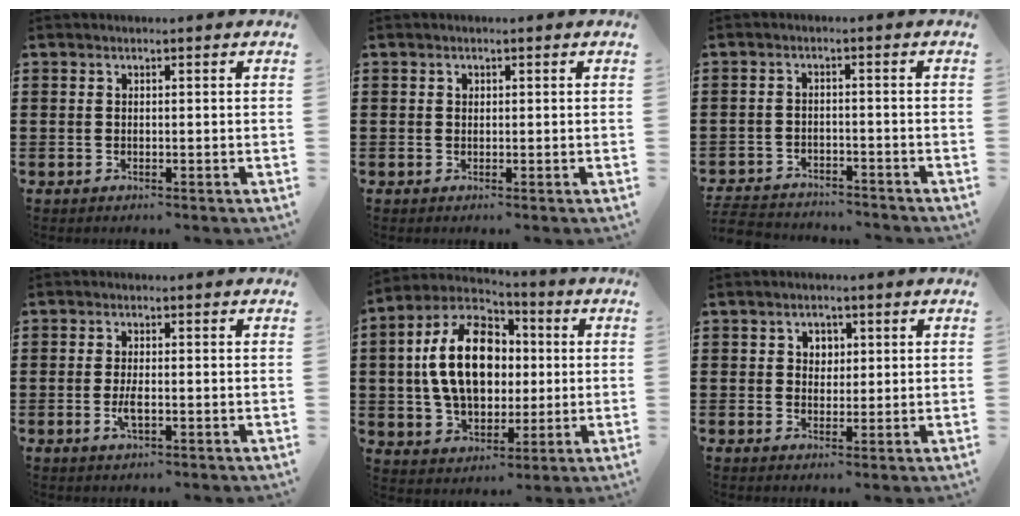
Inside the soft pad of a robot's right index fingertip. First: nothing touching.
{"total": 0.5, "force": [0.3, 0.4, 0.0], "torque": [0.000, 0.003, 0.005]}
{"total": 3.4, "force": [-3.4, 0.3, 0.0], "torque": [-0.011, -0.003, -0.075]}
{"total": 2.9, "force": [-0.7, 0.8, 2.6], "torque": [-0.054, -0.004, -0.015]}
{"total": 15.7, "force": [1.1, 10.2, 11.8], "torque": [-0.260, 0.011, 0.014]}
{"total": 2.4, "force": [0.6, 2.2, 0.7], "torque": [-0.022, 0.011, 0.008]}